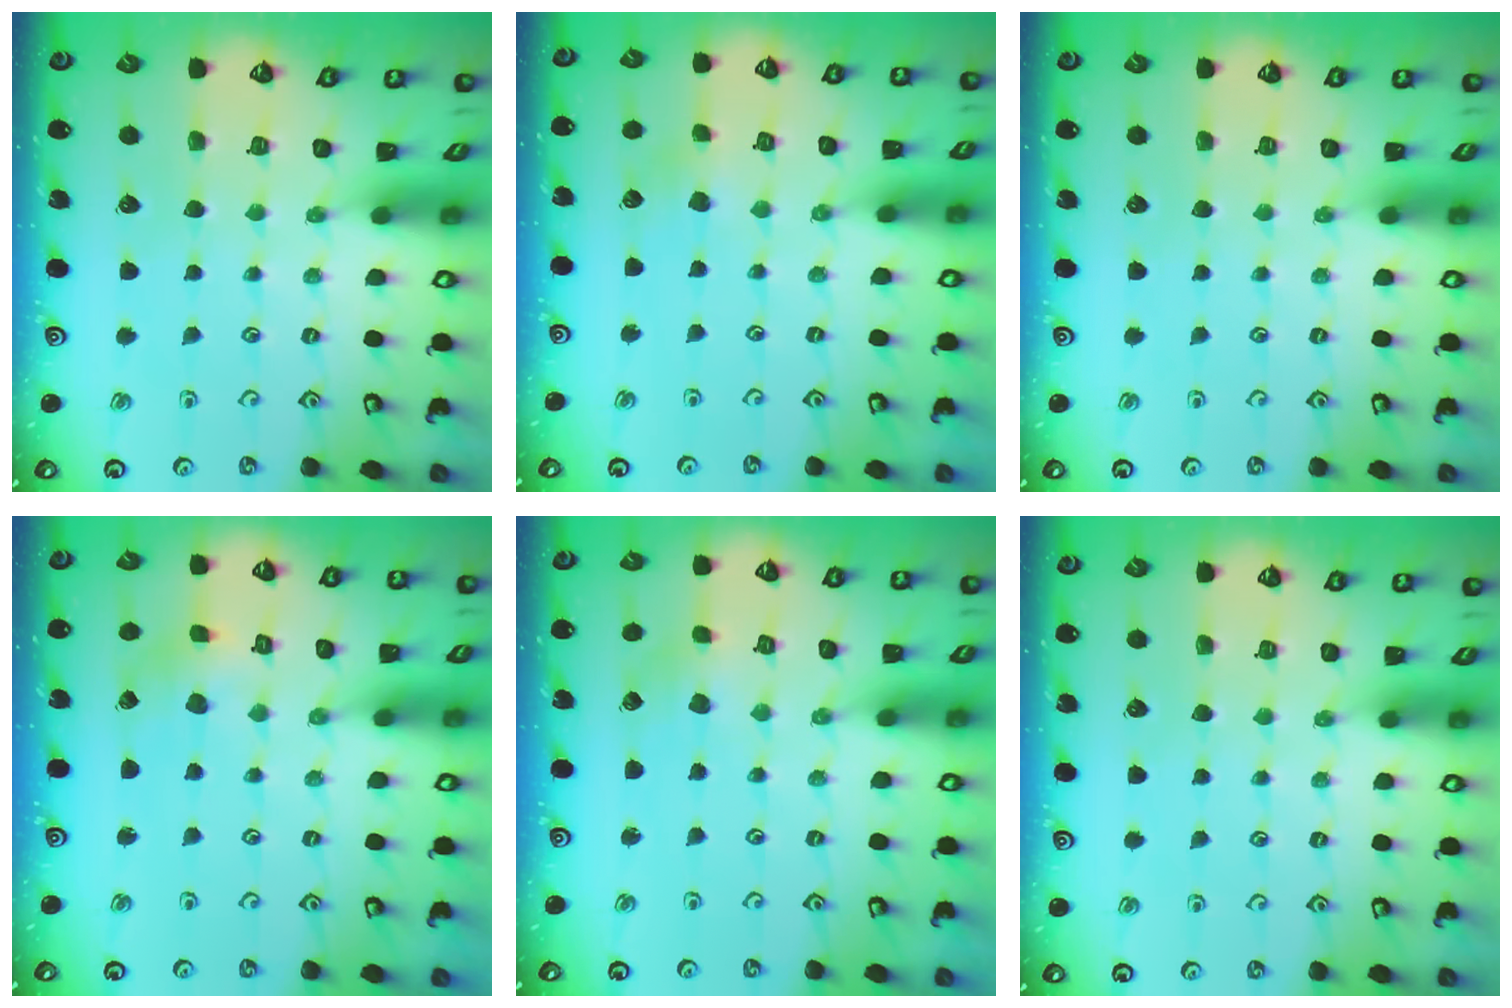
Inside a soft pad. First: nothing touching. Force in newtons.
{"total": 3.1, "press": 3.0, "slide": 0.5}
{"total": 0.0}
{"total": 2.0, "press": 1.9, "slide": 0.4}
{"total": 1.9, "press": 1.9, "slide": 0.2}
{"total": 0.0}